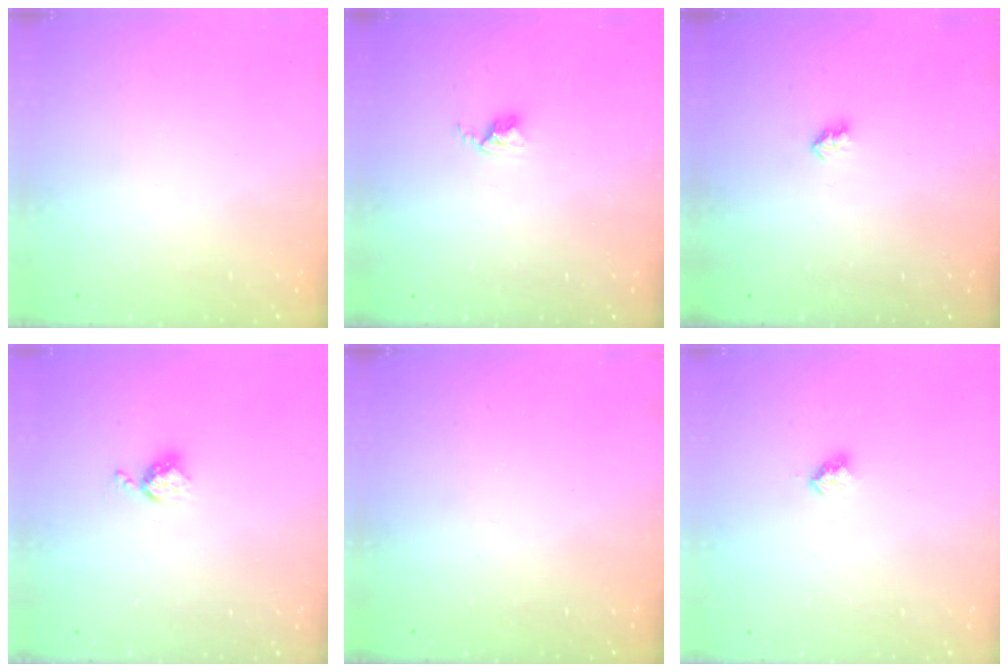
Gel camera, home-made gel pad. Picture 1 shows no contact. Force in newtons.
{"total": 2.6, "press": 2.6, "slide": 0.4}
{"total": 2.6, "press": 2.6, "slide": 0.4}
{"total": 4.2, "press": 4.2, "slide": 0.5}
{"total": 0.0}
{"total": 2.8, "press": 2.8, "slide": 0.4}